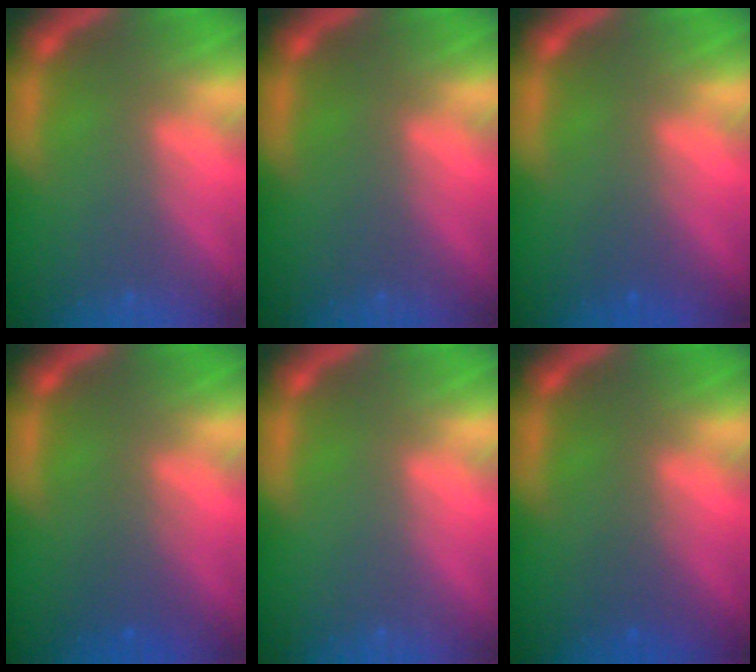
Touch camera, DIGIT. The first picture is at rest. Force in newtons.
{"total": 0.0}
{"total": 1.5}
{"total": 2.0}
{"total": 0.0}
{"total": 1.5}